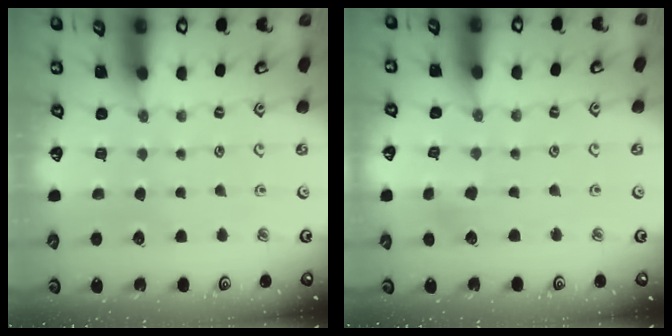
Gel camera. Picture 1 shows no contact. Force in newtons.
{"total": 2.9, "press": 2.9, "slide": 0.4}